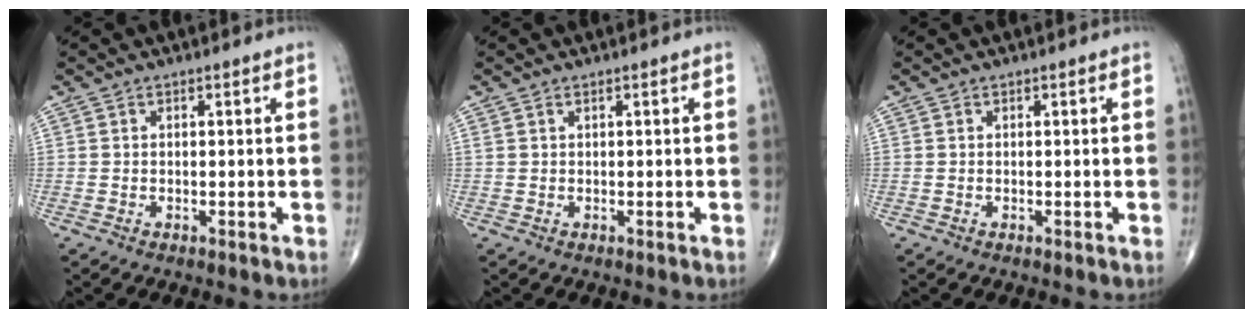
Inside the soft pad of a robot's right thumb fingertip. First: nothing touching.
{"total": 0.6, "force": [0.4, 0.2, 0.4], "torque": [-0.010, 0.008, 0.011]}
{"total": 0.0}